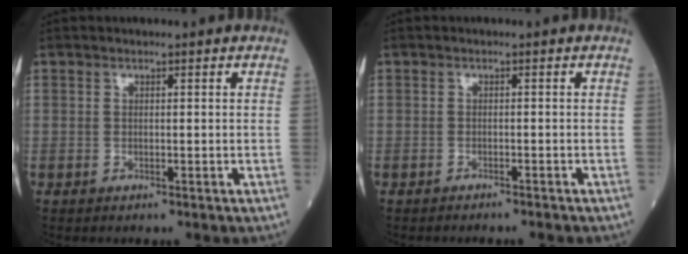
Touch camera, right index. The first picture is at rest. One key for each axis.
{"total": 2.7, "fx": -2.5, "fy": 0.2, "fz": 0.8, "tx": -0.014, "ty": -0.002, "tz": -0.032}